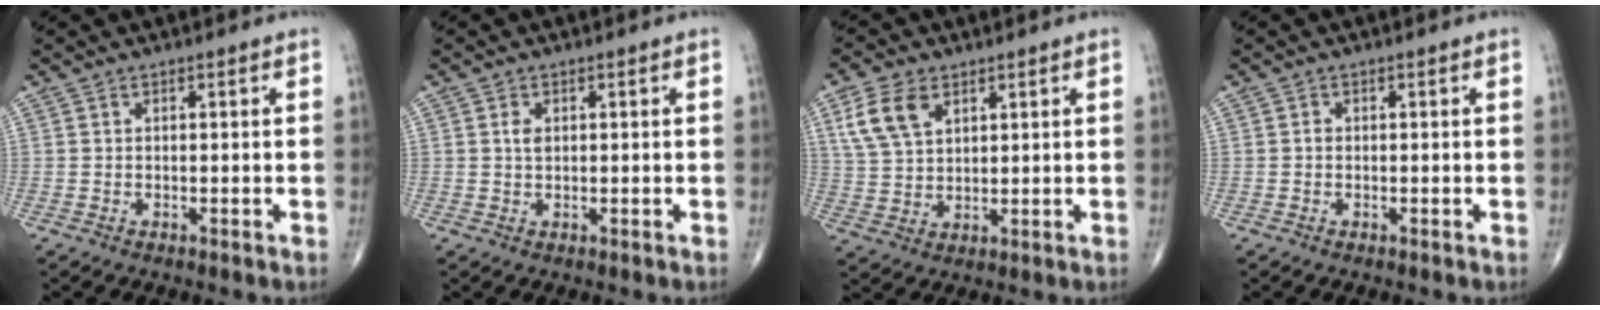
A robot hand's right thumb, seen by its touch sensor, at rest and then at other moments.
{"total": 1.7, "force": [0.4, 1.1, 1.2], "torque": [-0.019, 0.000, 0.007]}
{"total": 8.5, "force": [4.0, 5.2, 5.5], "torque": [-0.104, -0.006, 0.083]}
{"total": 0.6, "force": [-0.1, 0.5, 0.3], "torque": [-0.002, 0.002, -0.003]}